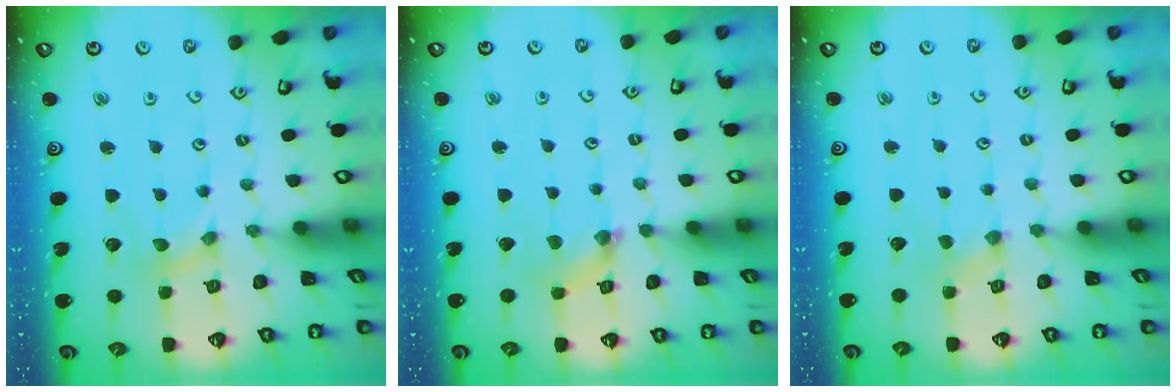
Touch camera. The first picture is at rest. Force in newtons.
{"total": 2.1, "press": 2.1, "slide": 0.4}
{"total": 1.0, "press": 0.9, "slide": 0.2}